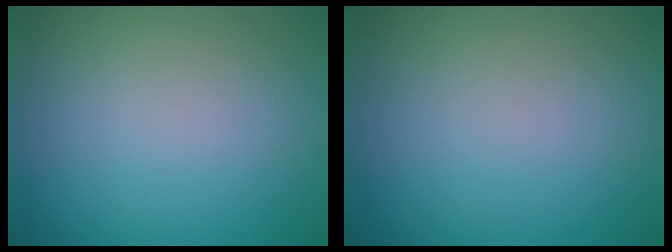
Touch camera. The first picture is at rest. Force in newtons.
{"total": 0.0}